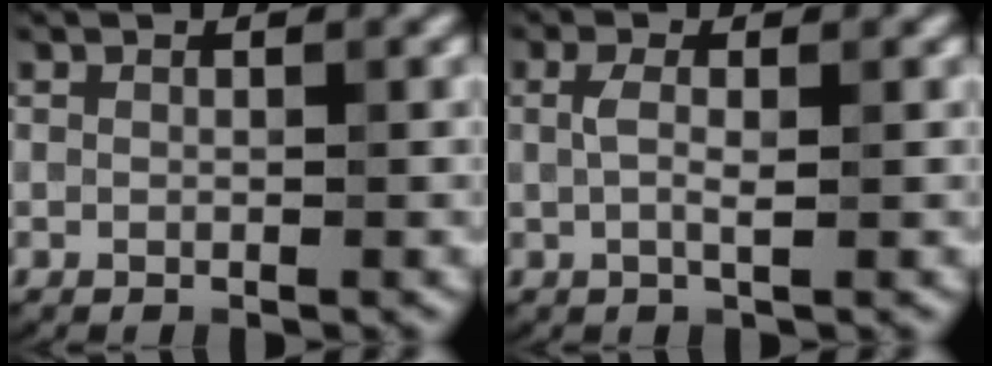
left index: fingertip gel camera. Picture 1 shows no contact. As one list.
[{"total": 1.9, "force": [0.2, 0.5, 1.8], "torque": [-0.040, 0.002, 0.001]}]